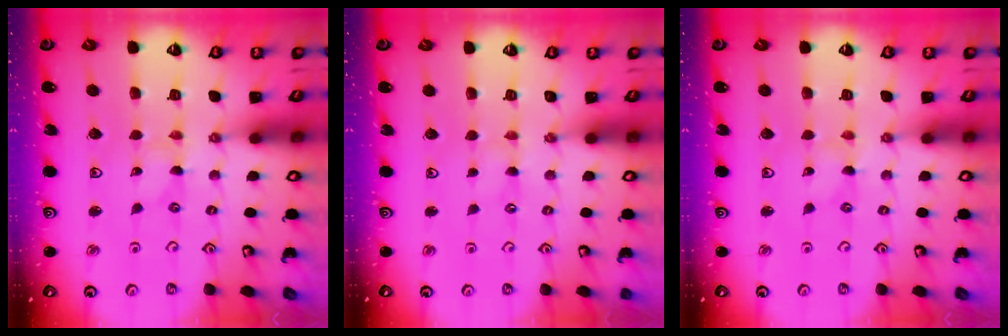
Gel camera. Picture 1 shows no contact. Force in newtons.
{"total": 0.0}
{"total": 0.0}